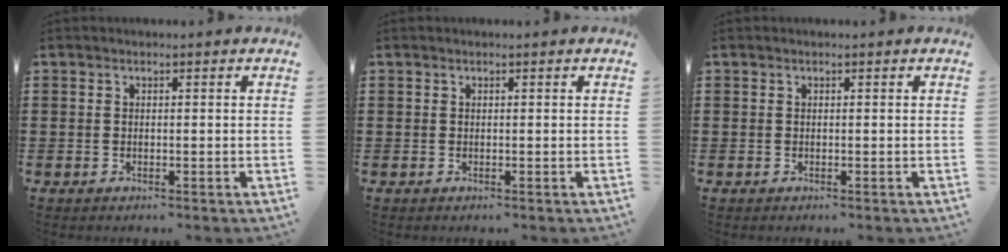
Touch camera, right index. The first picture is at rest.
{"total": 0.0}
{"total": 0.0}